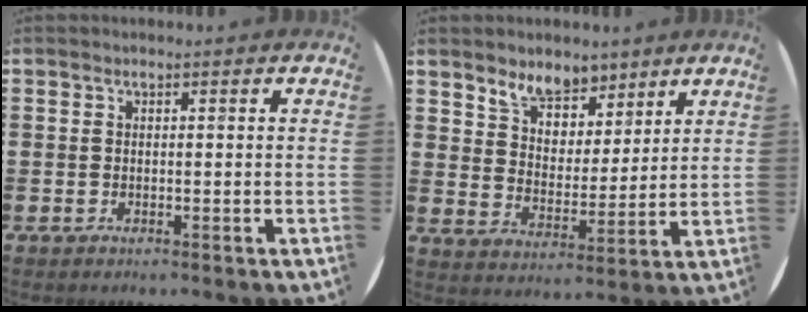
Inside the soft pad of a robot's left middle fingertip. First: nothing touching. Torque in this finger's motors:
{"motor_torque": [1.20, -0.93, 0.21, 0.06]}